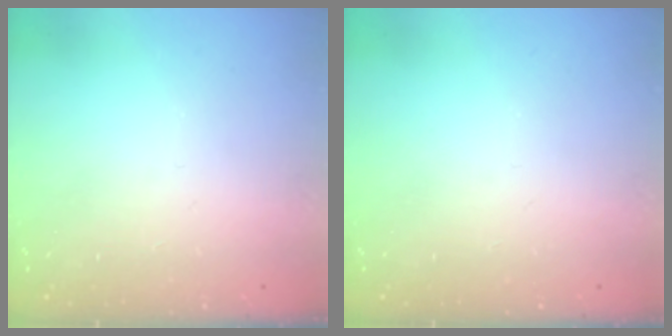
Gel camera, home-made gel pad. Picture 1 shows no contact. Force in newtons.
{"total": 0.0}